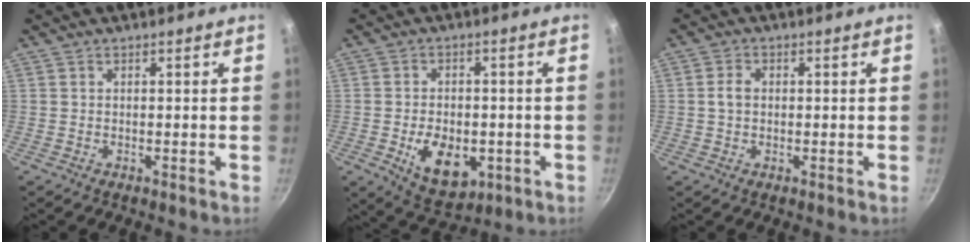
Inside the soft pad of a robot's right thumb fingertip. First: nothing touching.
{"total": 11.0, "force": [-2.8, 7.1, 7.9], "torque": [-0.100, -0.001, -0.029]}
{"total": 2.7, "force": [0.1, 2.0, 1.8], "torque": [-0.028, 0.008, 0.000]}